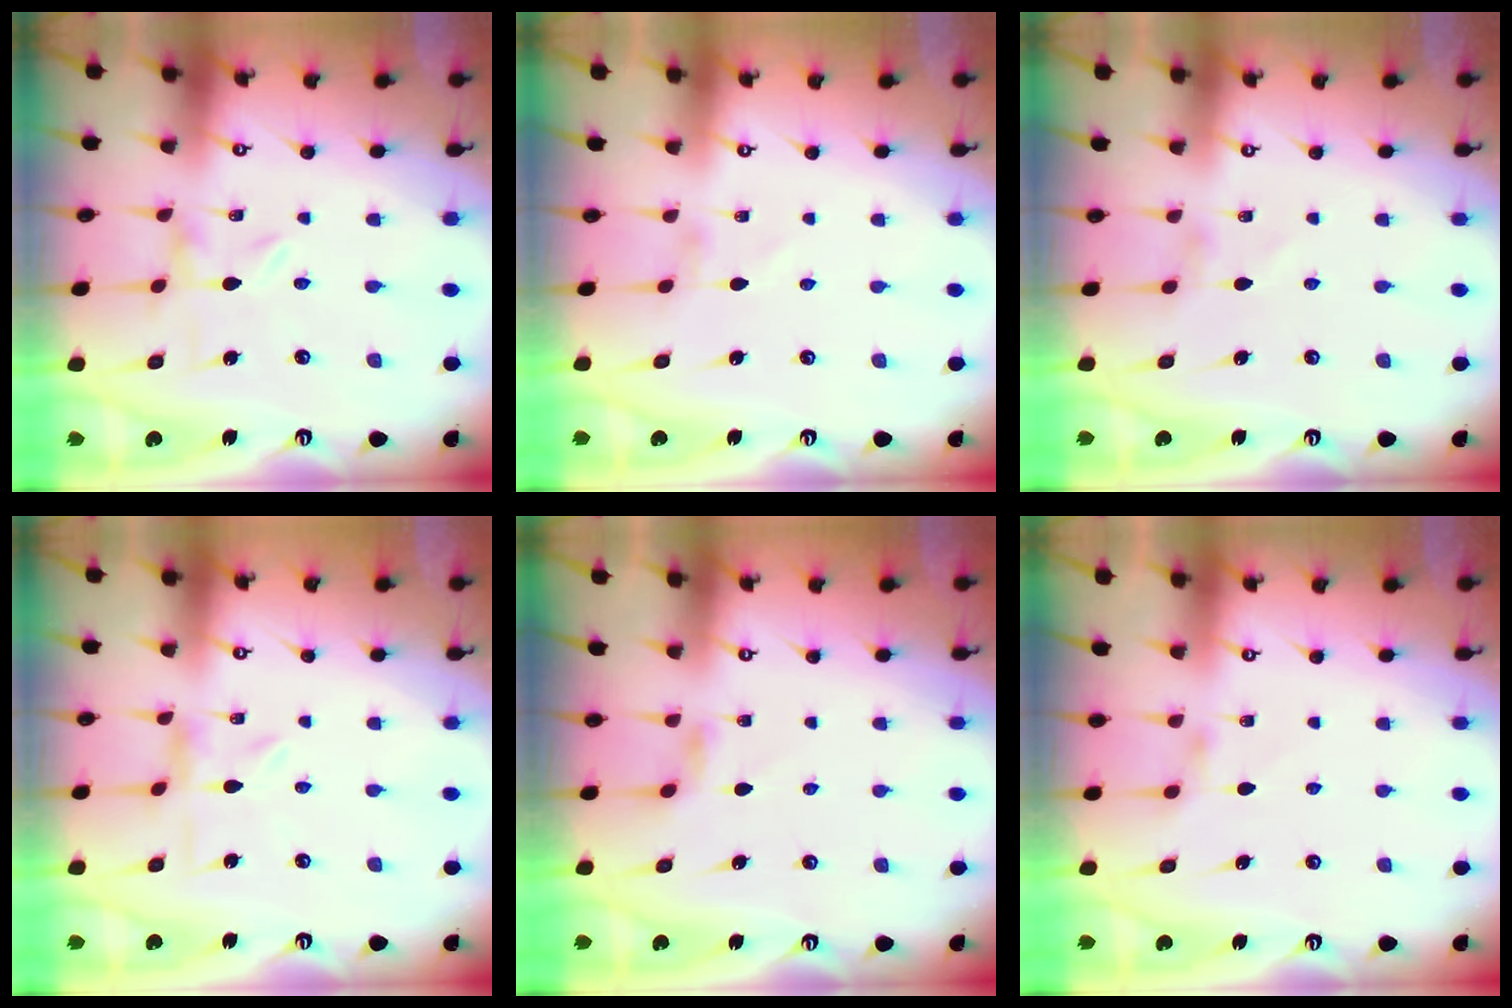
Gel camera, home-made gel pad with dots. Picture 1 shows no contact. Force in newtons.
{"total": 0.9, "press": 0.9, "slide": 0.1}
{"total": 0.0}
{"total": 2.4, "press": 2.4, "slide": 0.3}
{"total": 3.4, "press": 3.3, "slide": 0.6}
{"total": 2.5, "press": 2.5, "slide": 0.5}